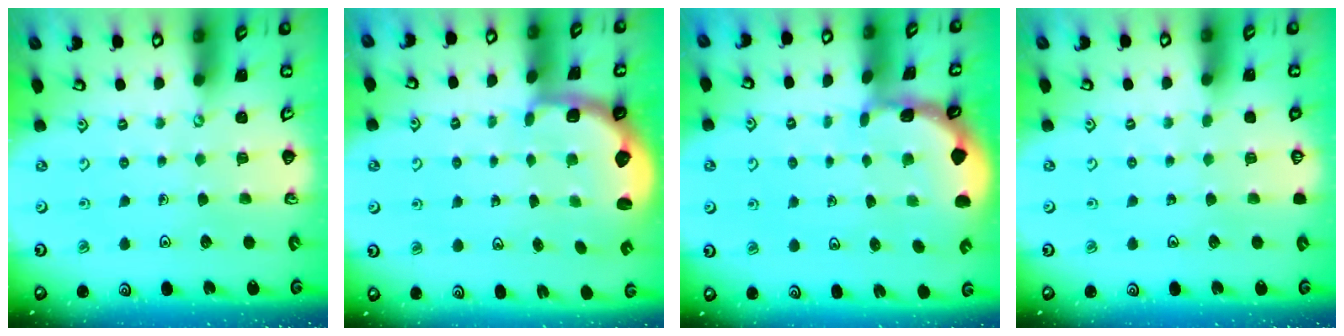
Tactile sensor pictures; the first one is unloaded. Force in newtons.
{"total": 2.6, "press": 1.9, "slide": 1.7}
{"total": 1.5, "press": 1.5, "slide": 0.2}
{"total": 0.0}